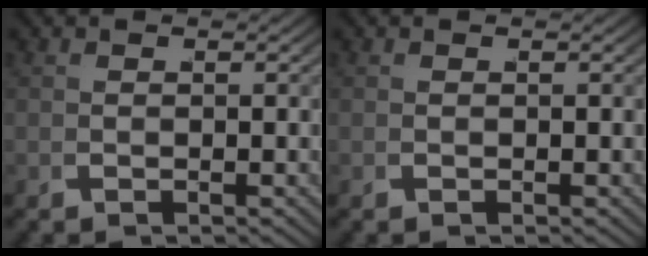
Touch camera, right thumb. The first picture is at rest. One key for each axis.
{"total": 0.0}